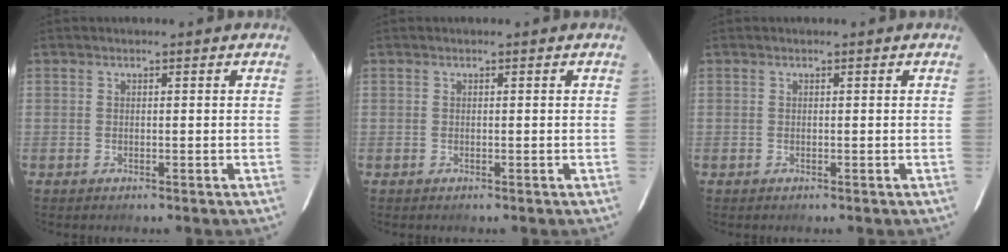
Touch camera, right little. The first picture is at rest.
{"total": 0.0}
{"total": 0.0}